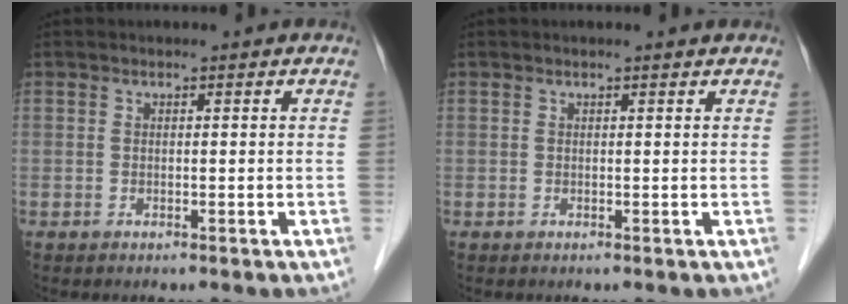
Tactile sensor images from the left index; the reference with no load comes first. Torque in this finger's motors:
{"motor_torque": [0.90, -0.92, 0.03, 0.00]}